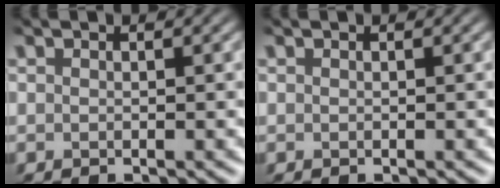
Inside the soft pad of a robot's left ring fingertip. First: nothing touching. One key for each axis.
{"total": 0.0}